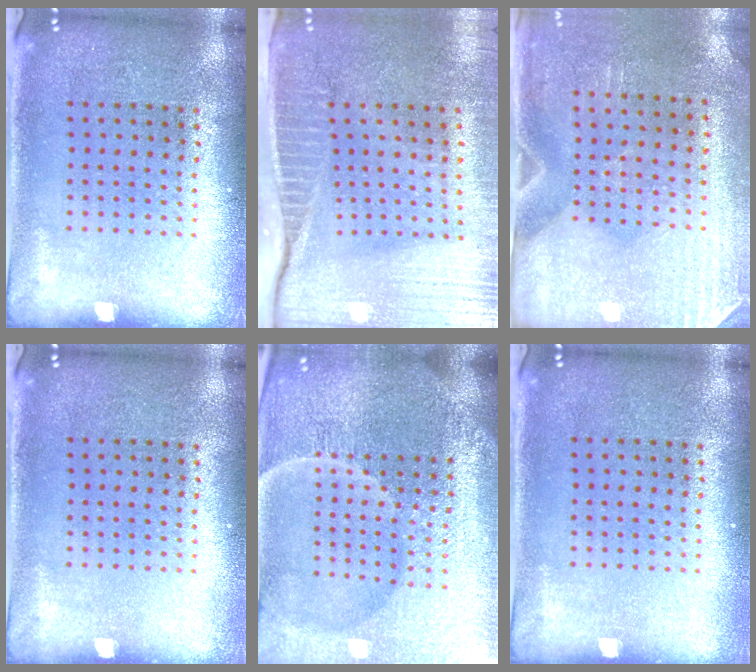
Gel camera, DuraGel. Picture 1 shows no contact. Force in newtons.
{"total": 4.1, "press": 3.6, "slide": 1.9}
{"total": 3.0, "press": 2.6, "slide": 1.5}
{"total": 0.0}
{"total": 6.3, "press": 5.7, "slide": 2.7}
{"total": 0.0}